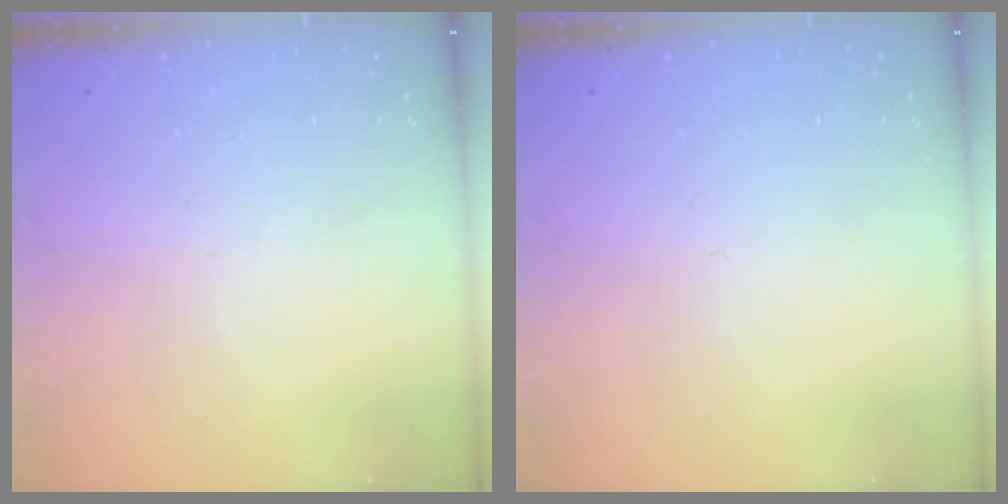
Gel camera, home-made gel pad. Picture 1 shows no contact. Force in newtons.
{"total": 0.0}